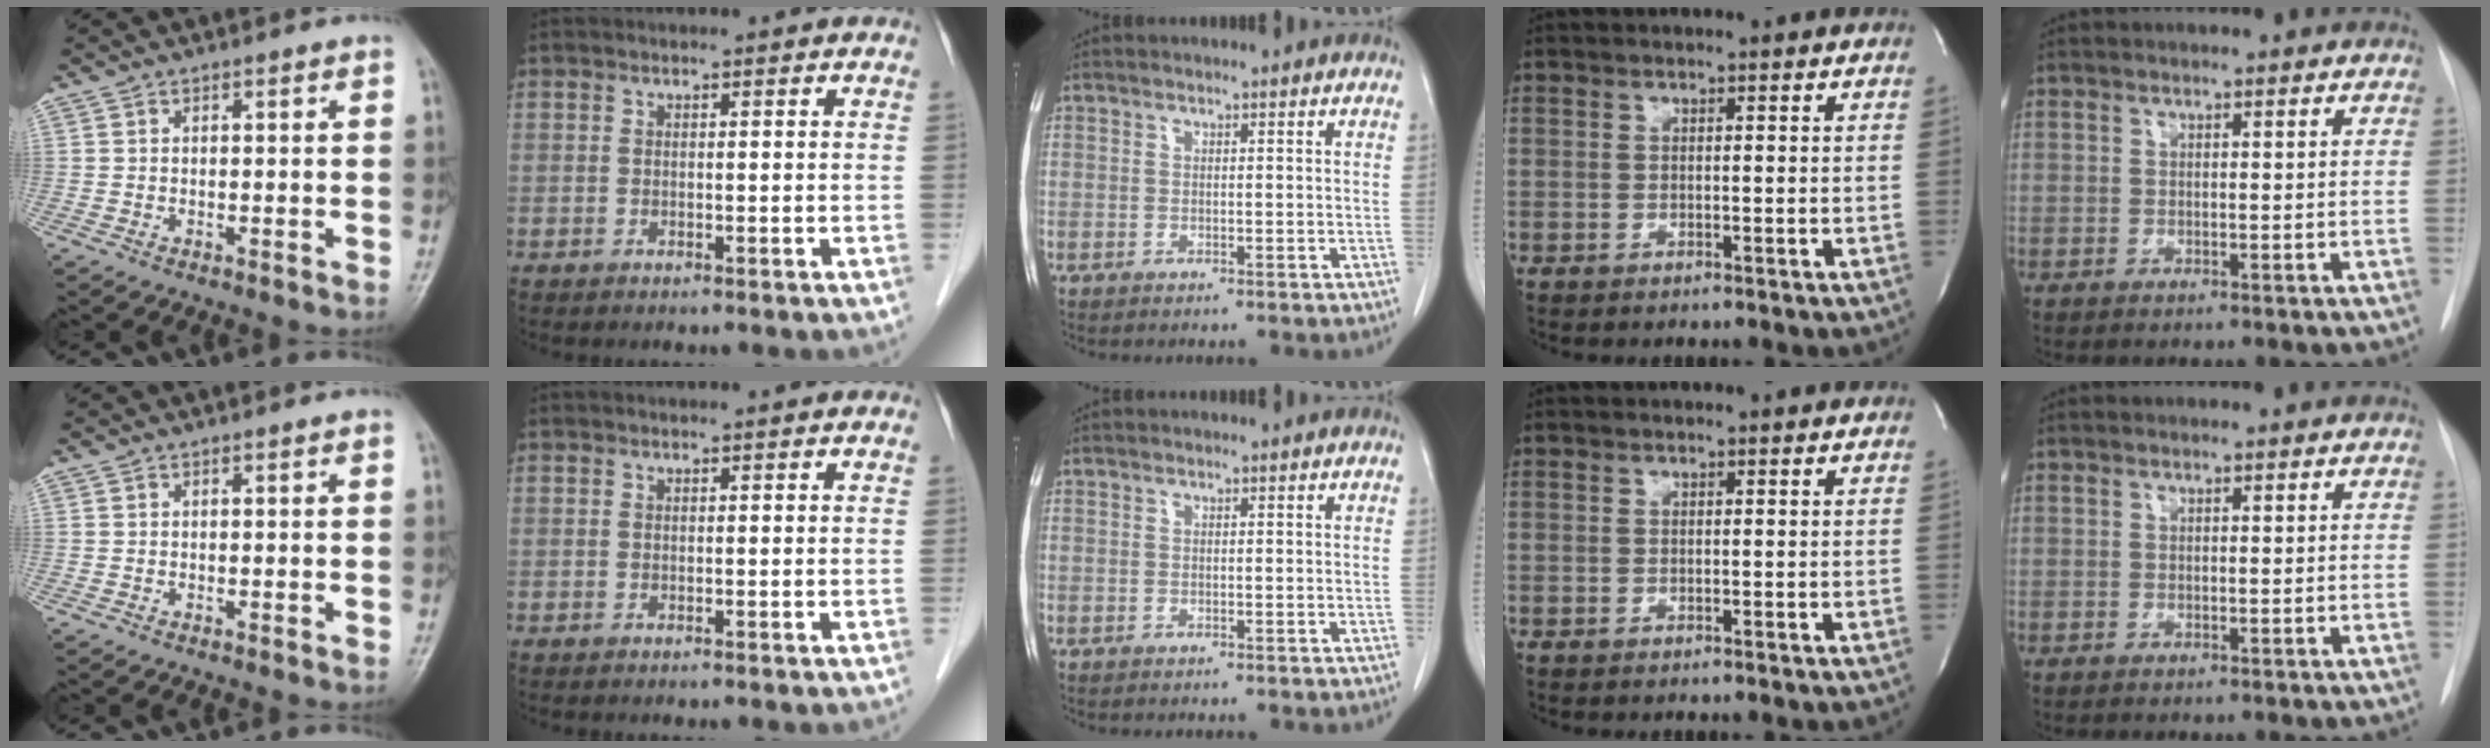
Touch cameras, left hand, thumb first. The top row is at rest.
{}